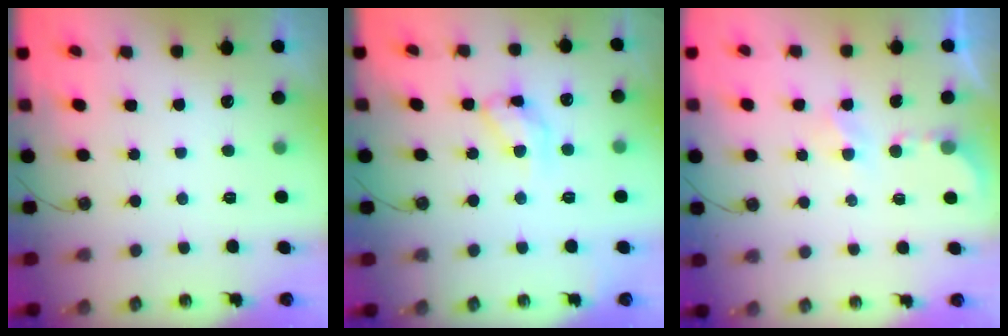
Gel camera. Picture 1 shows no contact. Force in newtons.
{"total": 11.6, "press": 11.6, "slide": 0.1}
{"total": 4.0, "press": 3.9, "slide": 0.4}